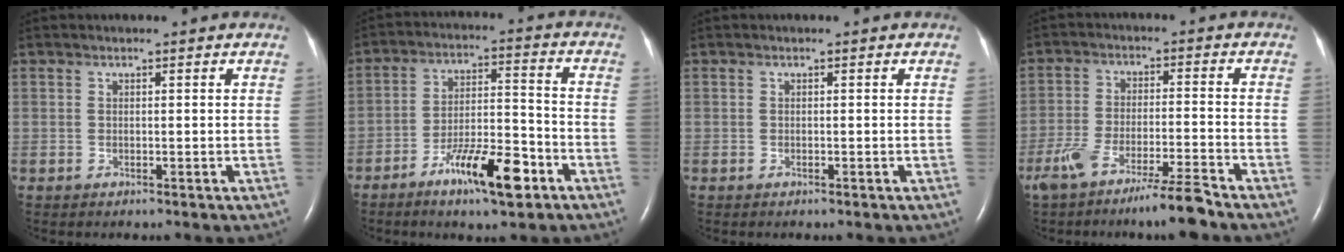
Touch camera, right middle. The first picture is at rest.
{"total": 10.9, "force": [-6.3, 2.1, 8.6], "torque": [-0.149, -0.001, -0.104]}
{"total": 0.0}
{"total": 8.8, "force": [-6.7, -0.2, 5.7], "torque": [-0.109, -0.017, -0.124]}